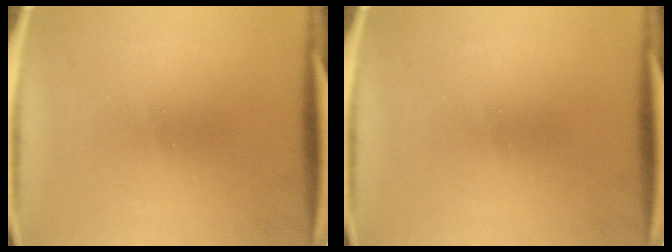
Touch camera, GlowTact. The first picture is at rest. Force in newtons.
{"total": 0.0}